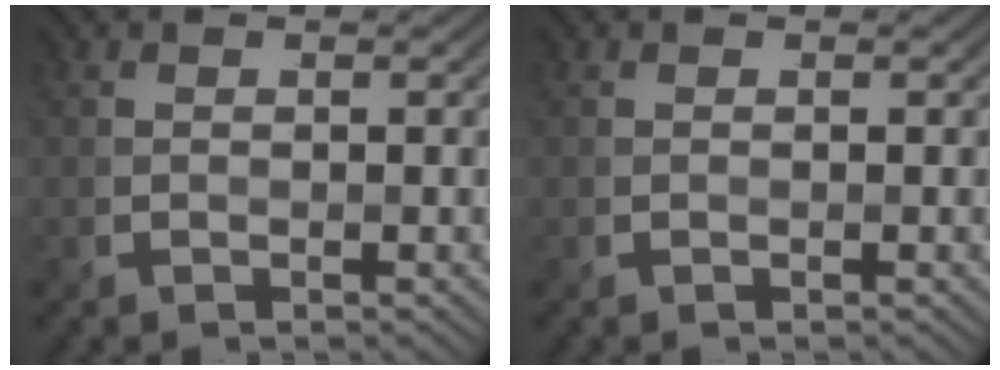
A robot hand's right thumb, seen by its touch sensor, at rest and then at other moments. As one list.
[{"total": 0.0}]